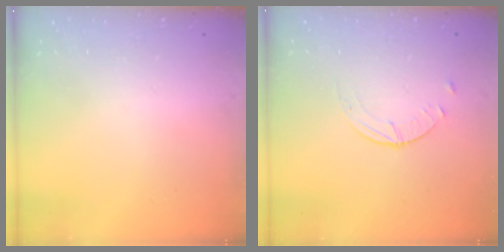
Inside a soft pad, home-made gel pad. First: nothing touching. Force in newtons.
{"total": 0.9, "press": 0.9, "slide": 0.2}